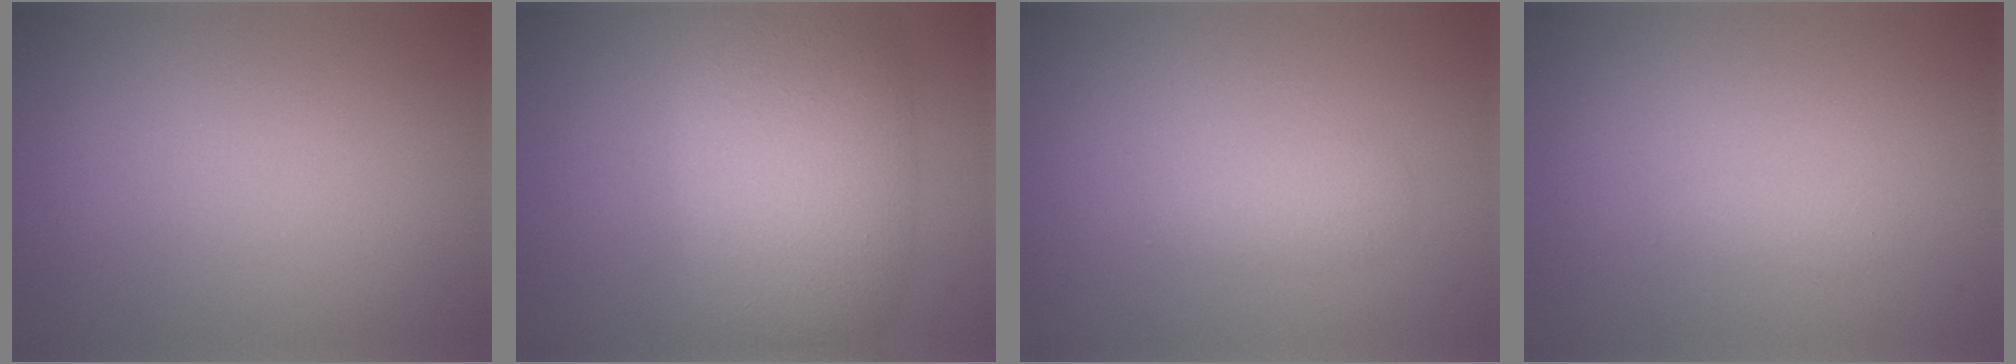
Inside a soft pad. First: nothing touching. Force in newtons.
{"total": 9.0, "press": 9.0, "slide": 0.4}
{"total": 1.4, "press": 1.4, "slide": 0.0}
{"total": 0.7, "press": 0.7, "slide": 0.0}